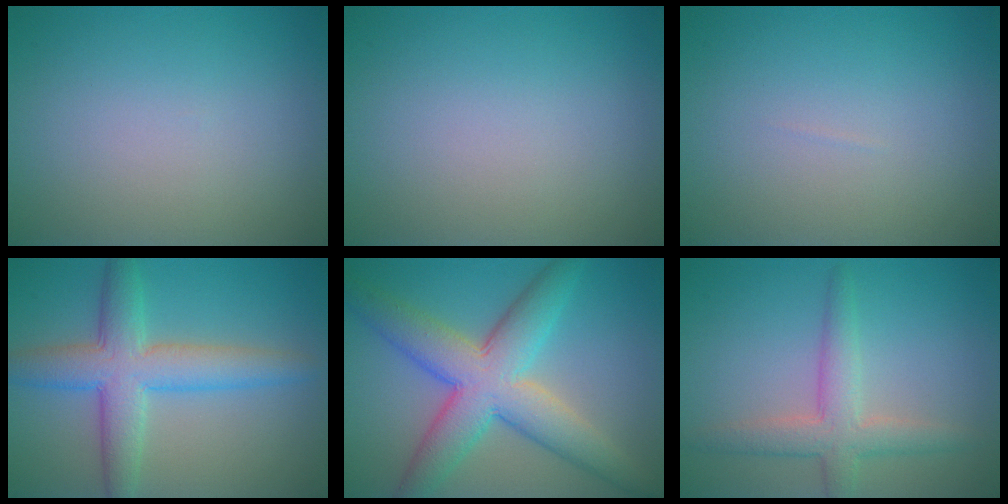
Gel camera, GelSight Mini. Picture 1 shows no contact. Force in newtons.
{"total": 0.0}
{"total": 0.0}
{"total": 6.1, "press": 6.1, "slide": 0.1}
{"total": 8.5, "press": 8.5, "slide": 0.4}
{"total": 3.8, "press": 3.8, "slide": 0.2}